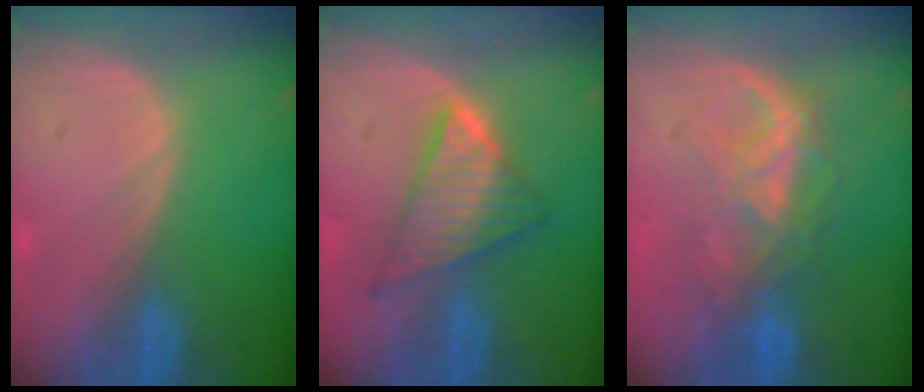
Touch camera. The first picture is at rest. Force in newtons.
{"total": 7.0, "press": 7.0, "slide": 0.2}
{"total": 6.5, "press": 6.5, "slide": 0.3}